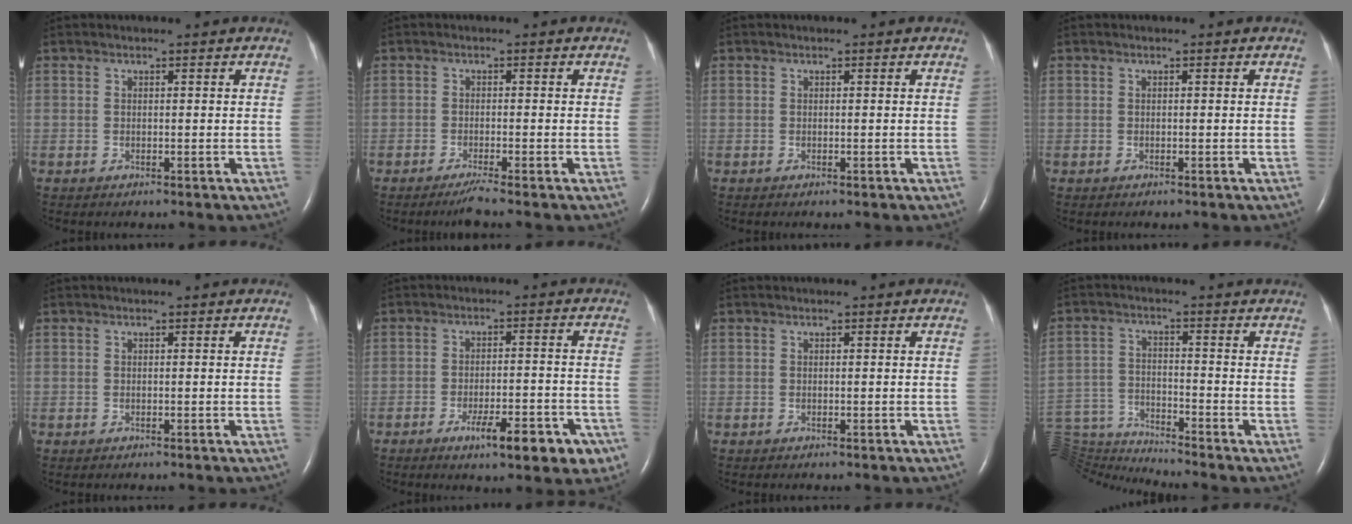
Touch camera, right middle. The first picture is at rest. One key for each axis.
{"total": 2.1, "fx": -1.7, "fy": -0.7, "fz": 1.2, "tx": -0.027, "ty": -0.004, "tz": -0.034}
{"total": 0.0}
{"total": 0.0}
{"total": 0.0}
{"total": 9.4, "fx": -5.3, "fy": 2.5, "fz": 7.3, "tx": -0.093, "ty": -0.002, "tz": -0.070}
{"total": 0.0}
{"total": 9.3, "fx": -9.0, "fy": -2.2, "fz": -0.3, "tx": -0.002, "ty": 0.017, "tz": -0.170}